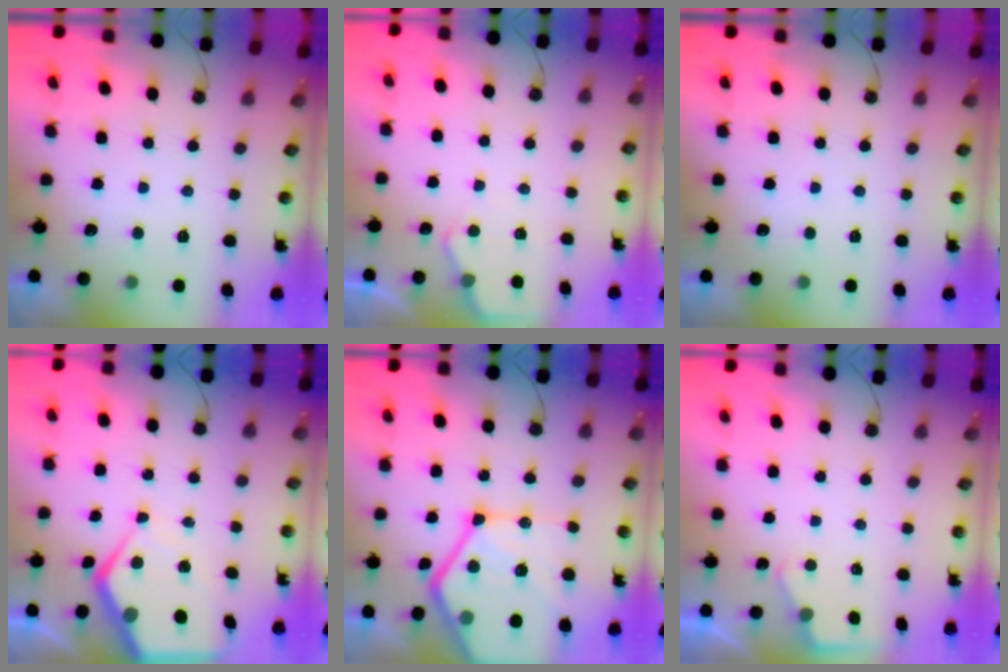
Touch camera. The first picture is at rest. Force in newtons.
{"total": 5.1, "press": 5.0, "slide": 0.5}
{"total": 0.0}
{"total": 9.7, "press": 9.7, "slide": 0.9}
{"total": 26.9, "press": 26.8, "slide": 2.9}
{"total": 2.7, "press": 2.7, "slide": 0.4}